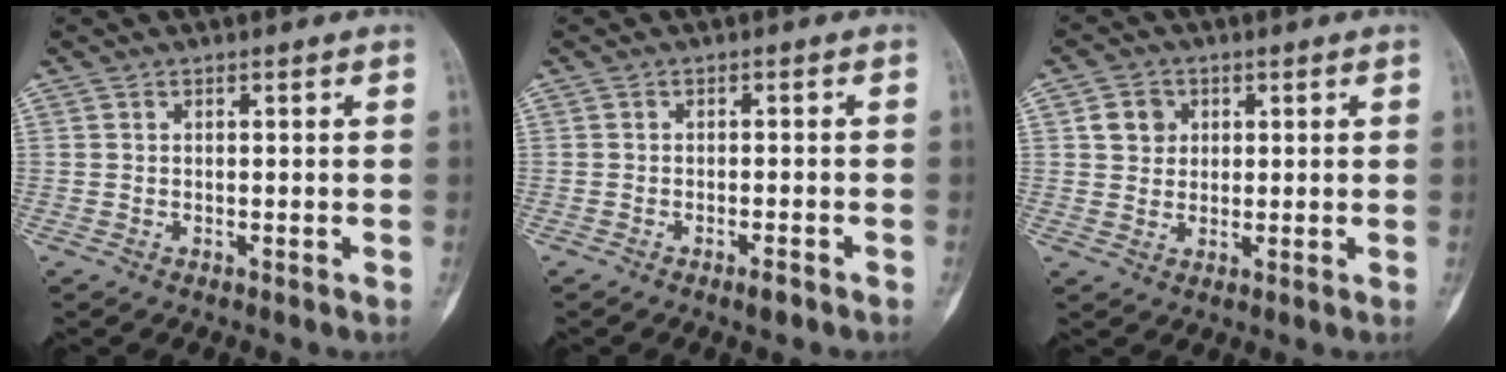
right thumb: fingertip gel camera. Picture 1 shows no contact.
{"total": 2.1, "force": [-1.5, 0.4, 1.4], "torque": [-0.026, 0.004, -0.024]}
{"total": 4.5, "force": [1.7, 3.9, 1.5], "torque": [-0.005, -0.006, 0.031]}